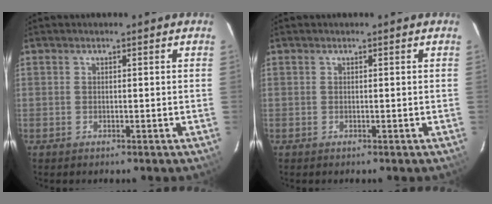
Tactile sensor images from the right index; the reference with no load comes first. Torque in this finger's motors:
{"motor_torque": [0.00, 0.00, -0.01, 0.00]}